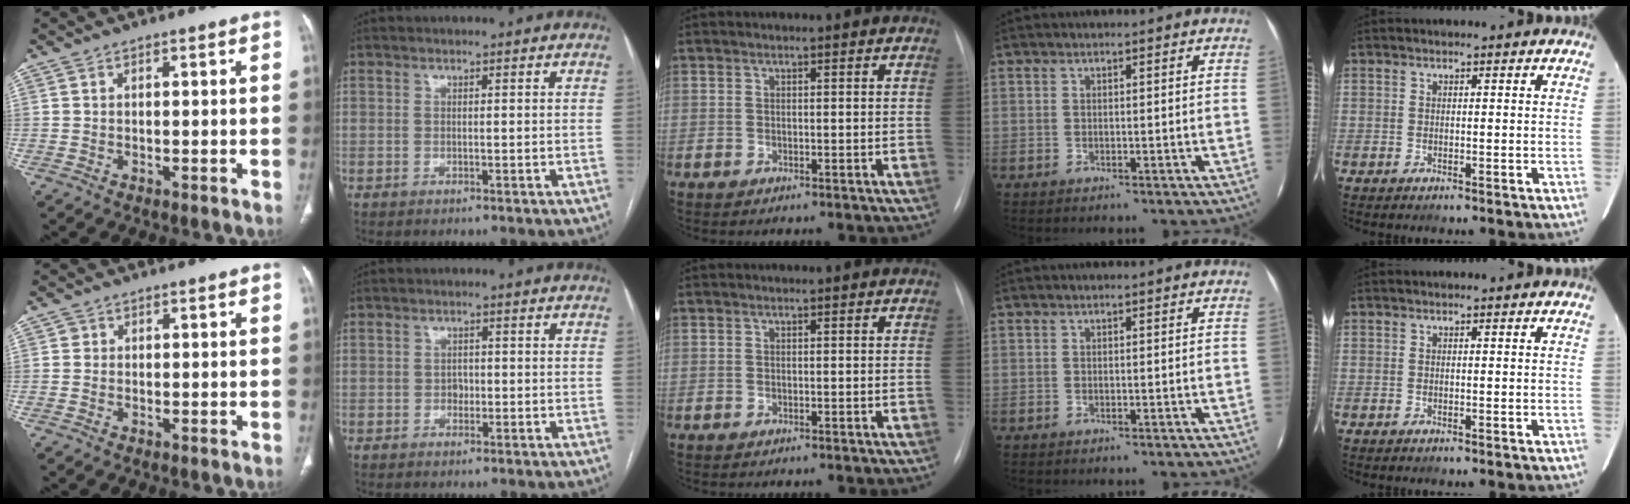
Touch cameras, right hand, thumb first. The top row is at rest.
{"thumb": {"total": 1.0, "force": [0.2, 0.9, 0.1], "torque": [0.006, 0.003, 0.002]}, "index": {"total": 1.3, "force": [-0.3, 1.0, 0.7], "torque": [-0.009, 0.004, -0.004]}}